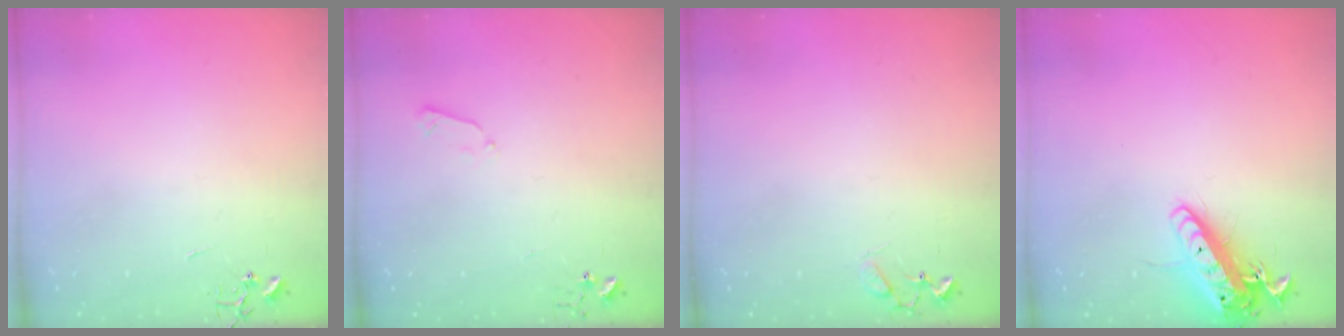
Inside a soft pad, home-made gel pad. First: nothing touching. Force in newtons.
{"total": 3.3, "press": 3.2, "slide": 0.6}
{"total": 6.2, "press": 6.2, "slide": 0.4}
{"total": 15.2, "press": 14.9, "slide": 3.0}